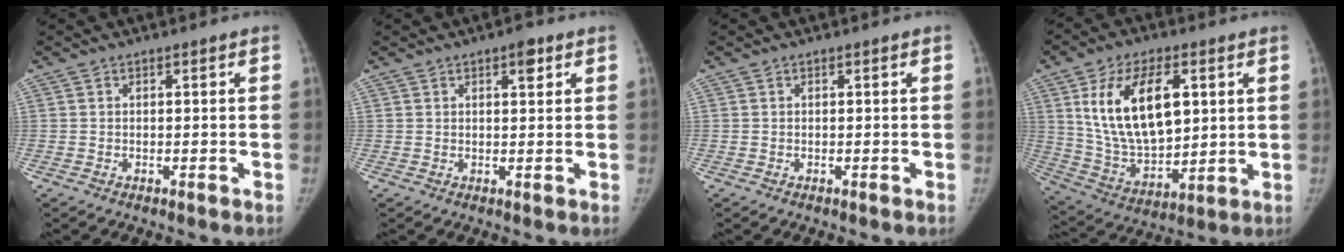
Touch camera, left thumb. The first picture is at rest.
{"total": 2.7, "force": [1.4, 1.1, 2.0], "torque": [-0.018, -0.004, 0.018]}
{"total": 0.0}
{"total": 19.2, "force": [5.4, 10.5, 15.2], "torque": [-0.244, -0.019, 0.111]}